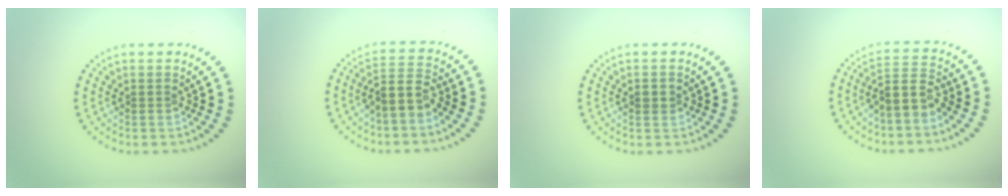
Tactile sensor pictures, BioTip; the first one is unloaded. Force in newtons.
{"total": 3.2, "press": 2.8, "slide": 1.6}
{"total": 1.2, "press": 1.2, "slide": 0.2}
{"total": 3.3, "press": 2.9, "slide": 1.7}